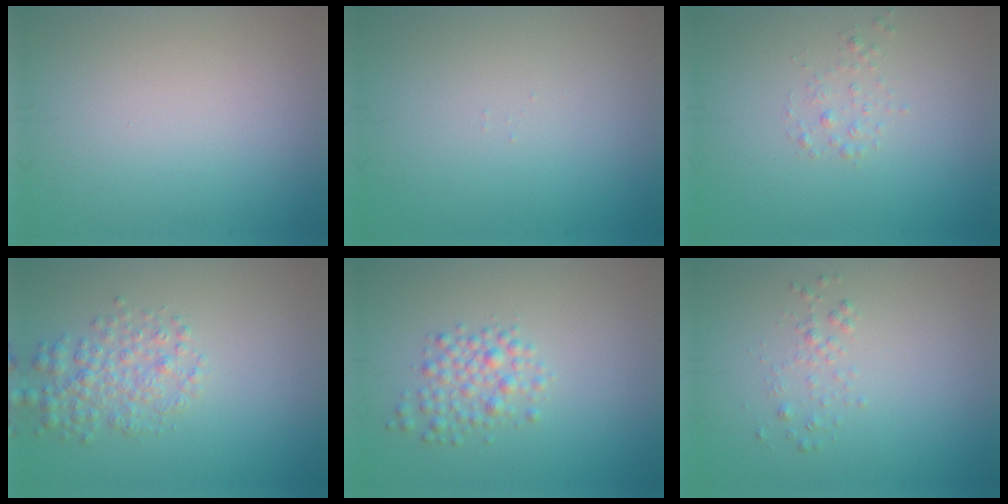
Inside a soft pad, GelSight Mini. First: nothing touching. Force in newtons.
{"total": 0.0}
{"total": 1.0, "press": 1.0, "slide": 0.0}
{"total": 3.1, "press": 3.1, "slide": 0.1}
{"total": 2.6, "press": 2.6, "slide": 0.1}
{"total": 1.0, "press": 1.0, "slide": 0.1}